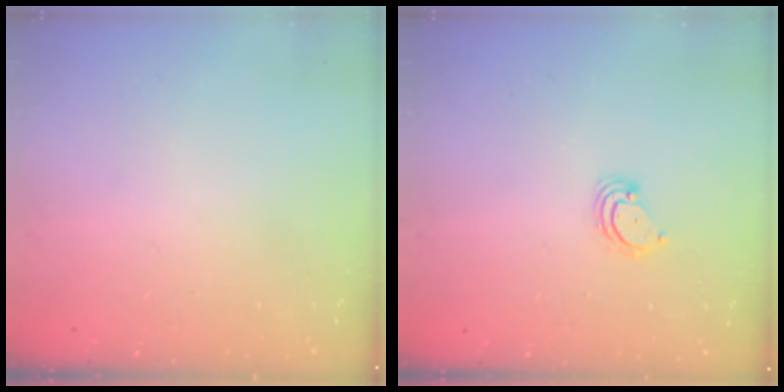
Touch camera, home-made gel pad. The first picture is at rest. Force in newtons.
{"total": 2.8, "press": 2.8, "slide": 0.2}